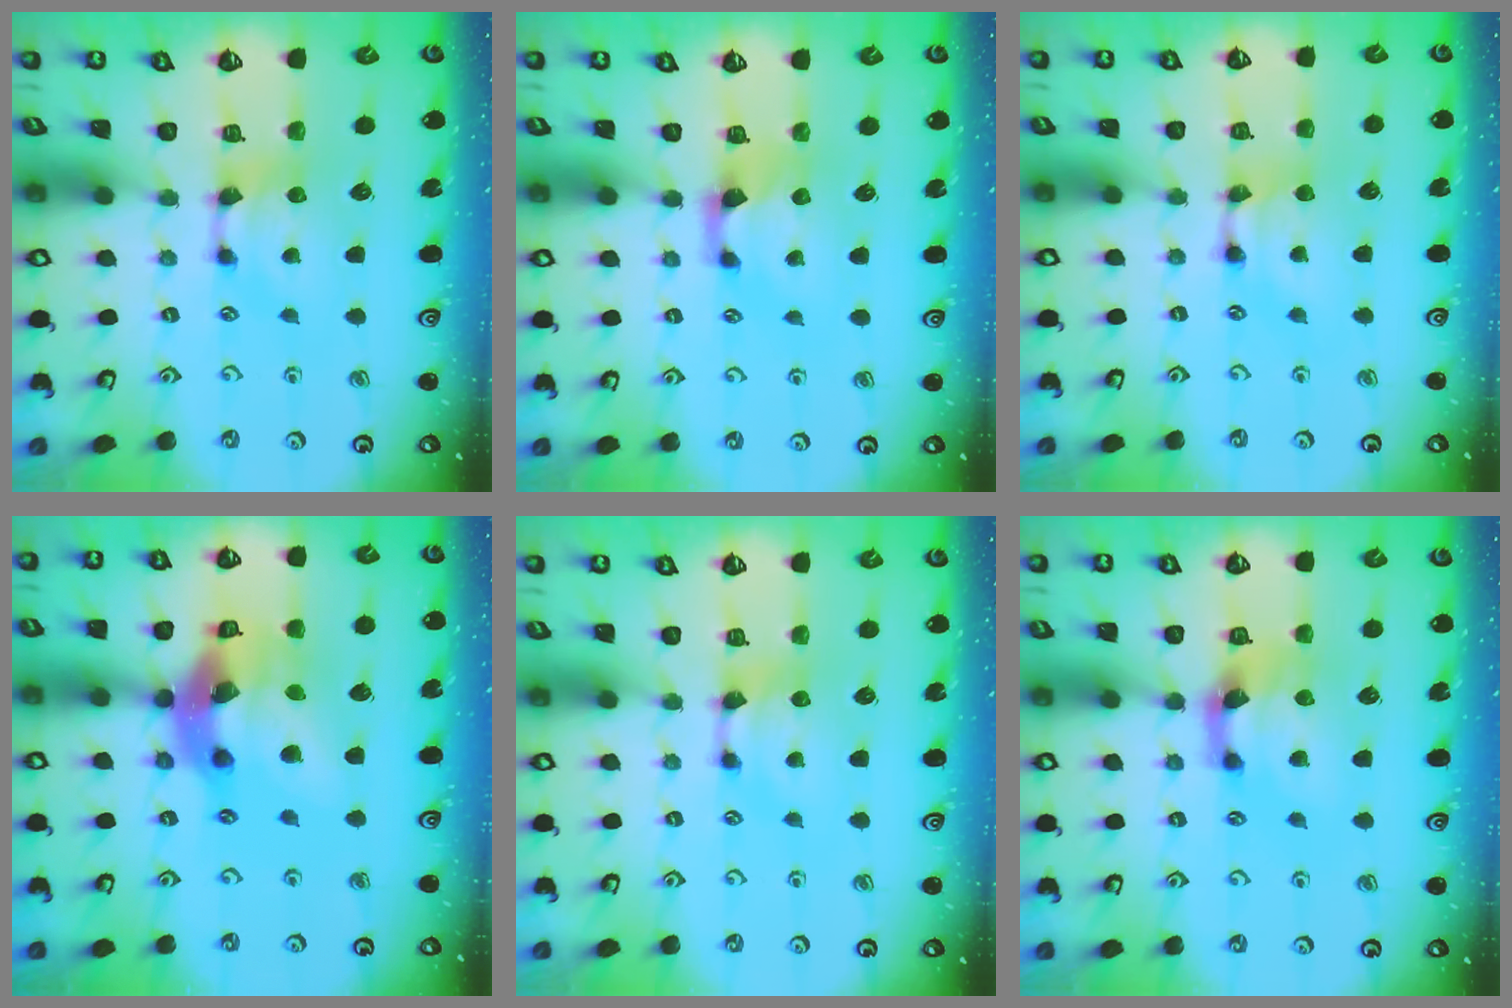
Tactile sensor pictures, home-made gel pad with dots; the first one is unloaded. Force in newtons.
{"total": 1.1, "press": 0.1, "slide": 1.1}
{"total": 1.6, "press": 1.6, "slide": 0.1}
{"total": 13.8, "press": 13.5, "slide": 2.9}
{"total": 0.0}
{"total": 2.8, "press": 2.4, "slide": 1.5}